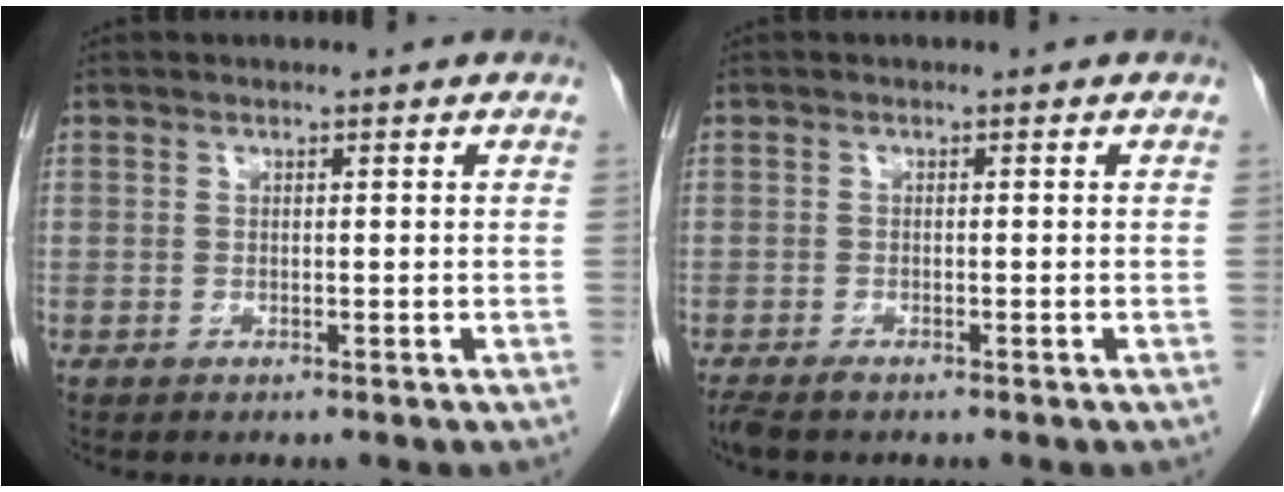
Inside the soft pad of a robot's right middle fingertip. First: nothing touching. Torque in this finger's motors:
{"motor_torque": [-0.02, 0.14, -0.03, 0.00]}